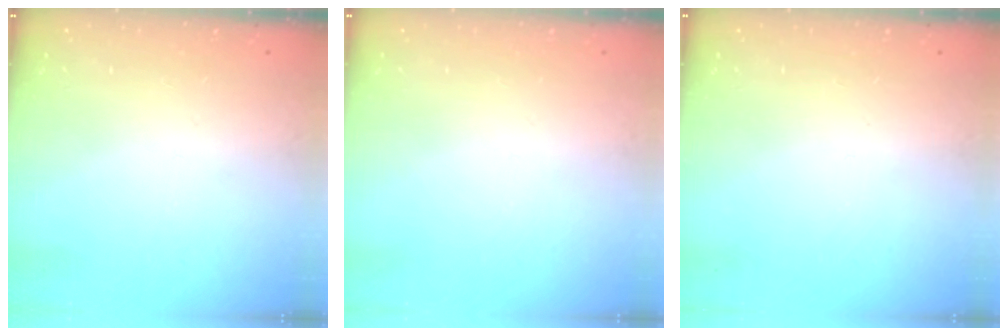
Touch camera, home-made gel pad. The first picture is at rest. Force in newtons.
{"total": 0.0}
{"total": 0.0}